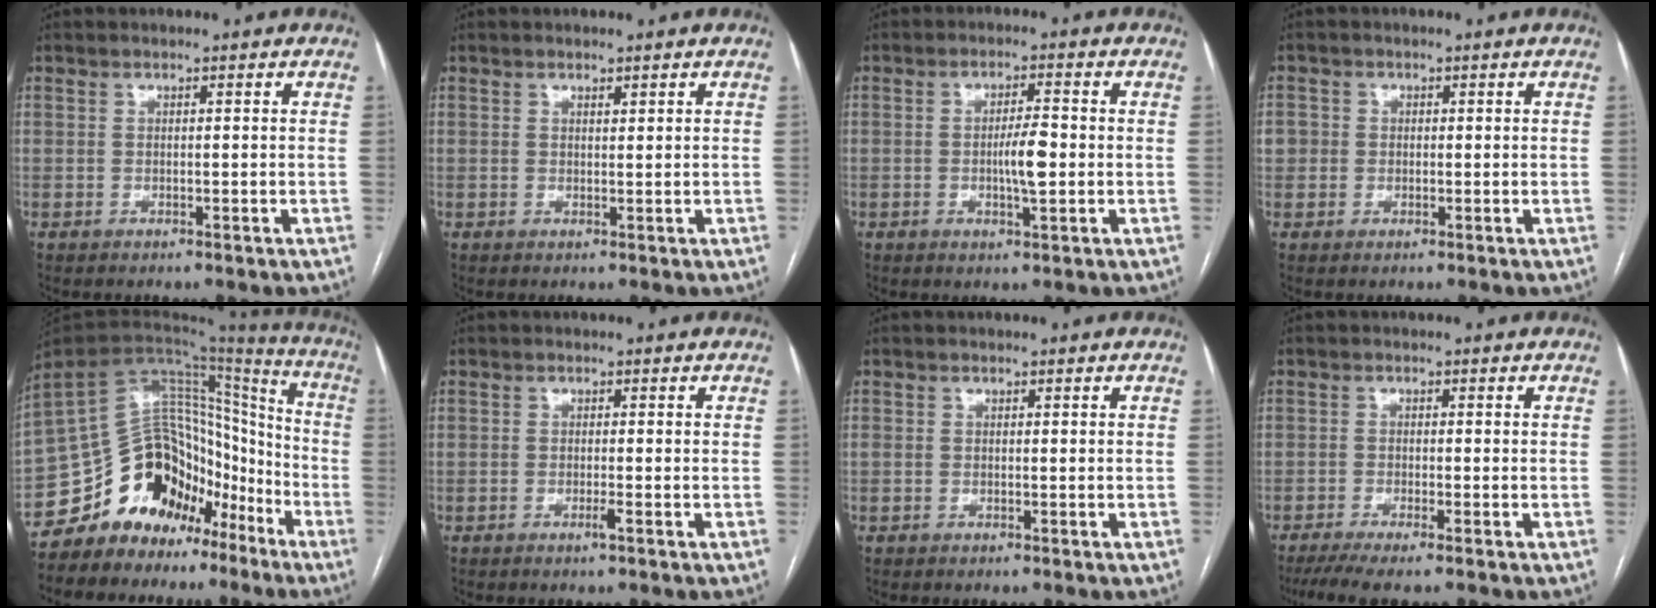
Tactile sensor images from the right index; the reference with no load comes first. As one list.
[{"total": 0.7, "force": [0.6, 0.2, 0.4], "torque": [-0.010, -0.003, 0.010]}, {"total": 4.6, "force": [-0.5, 0.8, 4.5], "torque": [-0.080, -0.001, -0.007]}, {"total": 3.1, "force": [0.1, 3.1, 0.7], "torque": [-0.009, 0.013, 0.004]}, {"total": 17.0, "force": [-11.4, 10.5, 7.1], "torque": [-0.117, 0.085, -0.189]}, {"total": 1.1, "force": [-0.6, -0.1, 0.9], "torque": [-0.018, -0.001, -0.012]}, {"total": 0.0}, {"total": 5.7, "force": [-4.3, 0.0, 3.7], "torque": [-0.059, -0.012, -0.073]}]